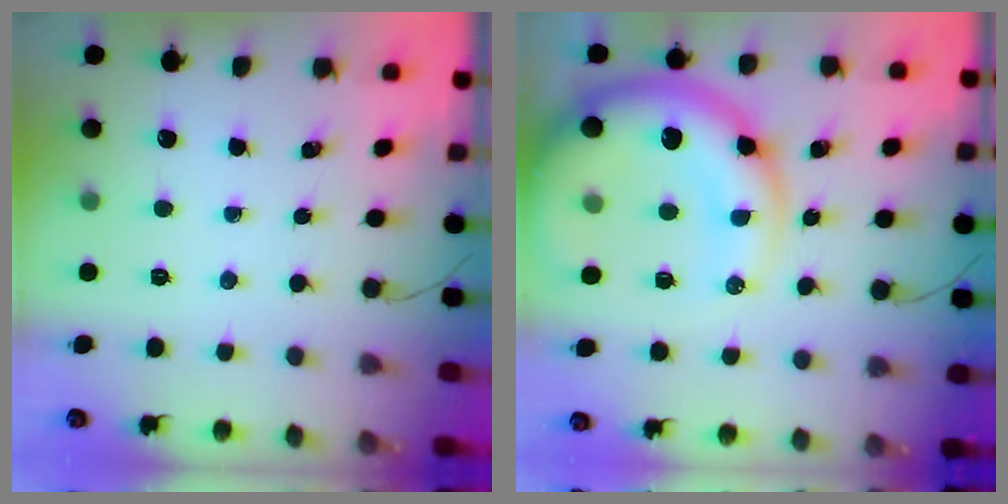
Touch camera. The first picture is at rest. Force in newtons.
{"total": 19.3, "press": 18.8, "slide": 4.4}